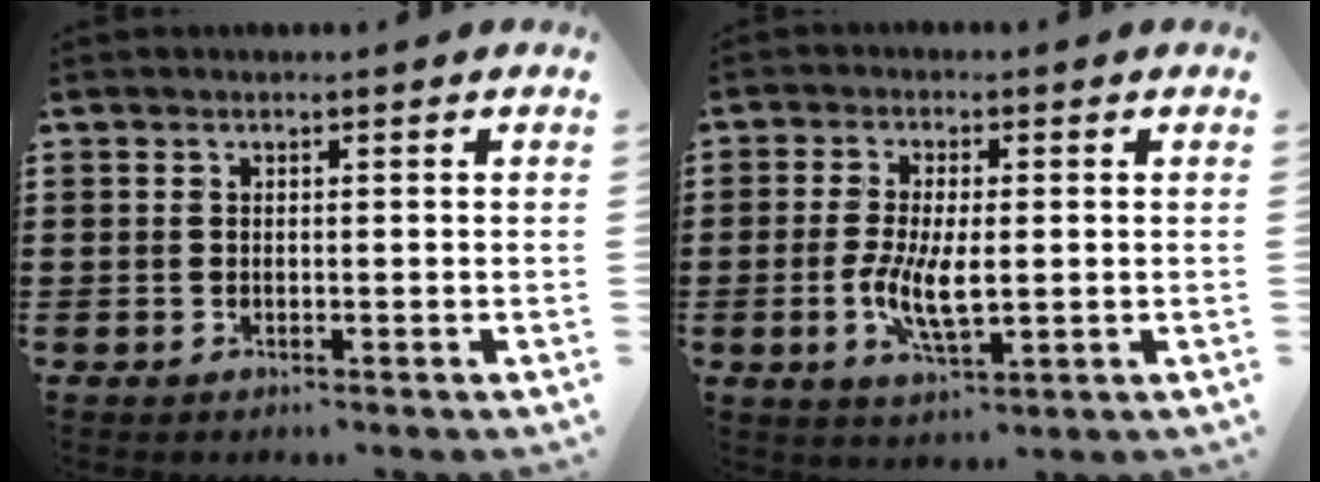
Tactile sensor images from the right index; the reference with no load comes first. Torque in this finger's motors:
{"motor_torque": [2.14, 0.00, 0.35, 0.17]}